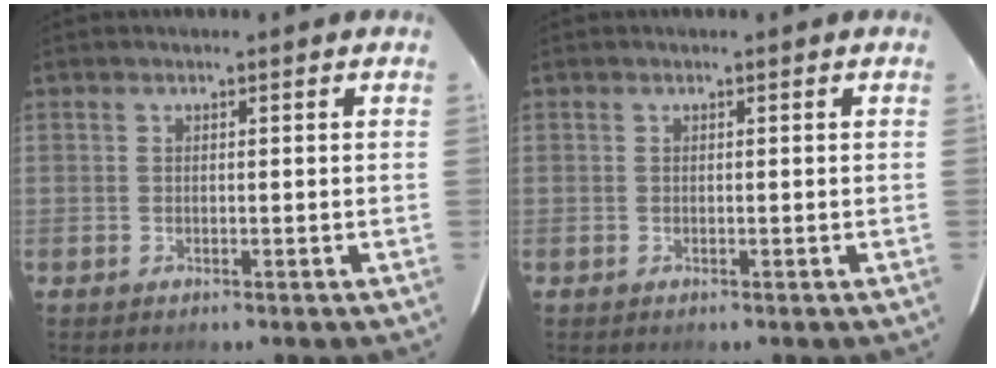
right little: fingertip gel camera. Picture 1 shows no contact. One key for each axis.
{"total": 0.0}